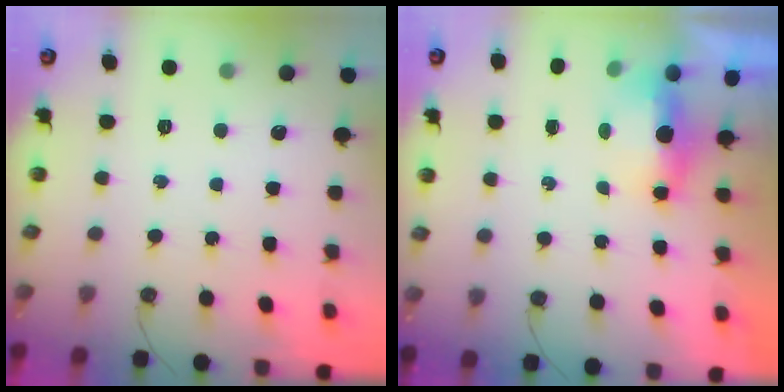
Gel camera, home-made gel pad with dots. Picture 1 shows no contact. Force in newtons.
{"total": 5.0, "press": 4.8, "slide": 1.2}